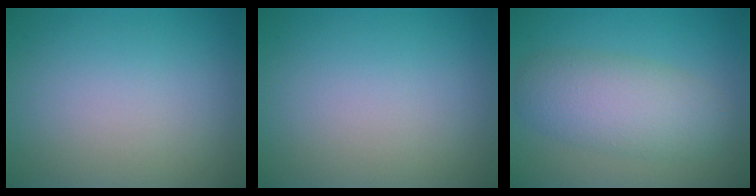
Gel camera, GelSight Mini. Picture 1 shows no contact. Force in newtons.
{"total": 0.0}
{"total": 5.2, "press": 5.2, "slide": 0.4}